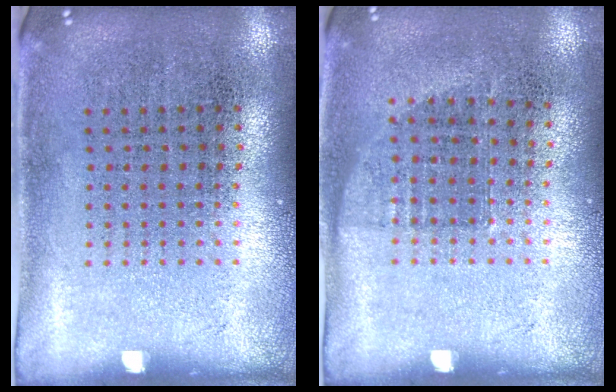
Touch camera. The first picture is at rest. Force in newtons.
{"total": 0.7, "press": 0.6, "slide": 0.3}